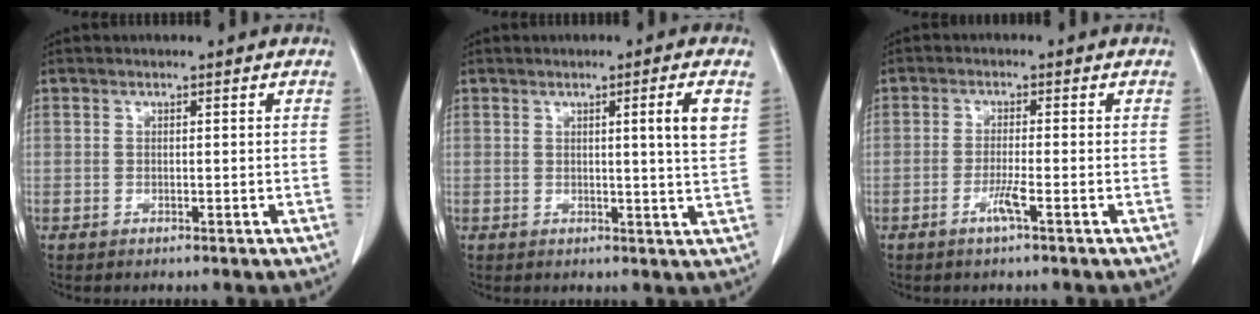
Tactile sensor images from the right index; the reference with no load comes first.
{"total": 4.7, "force": [1.5, -0.7, 4.4], "torque": [-0.061, -0.010, 0.018]}
{"total": 2.7, "force": [-1.4, -0.3, 2.3], "torque": [-0.048, -0.005, -0.029]}